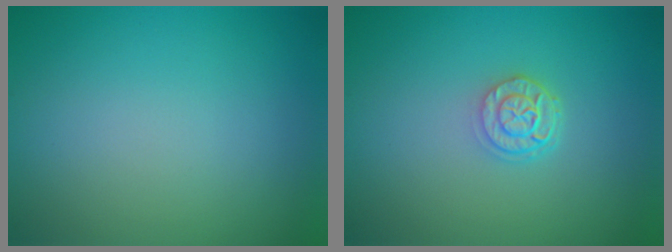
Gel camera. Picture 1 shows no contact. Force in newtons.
{"total": 2.4, "press": 1.9, "slide": 1.5}